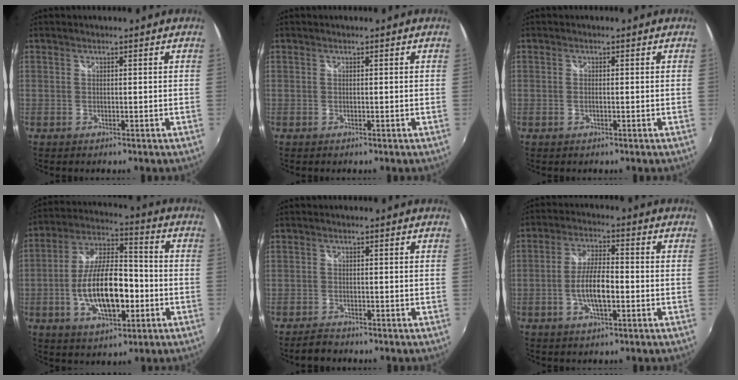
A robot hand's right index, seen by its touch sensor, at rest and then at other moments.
{"total": 0.0}
{"total": 0.7, "force": [-0.2, 0.3, 0.6], "torque": [-0.014, 0.000, -0.005]}
{"total": 16.3, "force": [-4.0, 7.0, 14.1], "torque": [-0.274, 0.006, -0.064]}
{"total": 2.6, "force": [-2.2, 1.1, 0.6], "torque": [-0.023, 0.000, -0.041]}
{"total": 7.5, "force": [-2.0, 2.4, 6.9], "torque": [-0.134, 0.002, -0.035]}